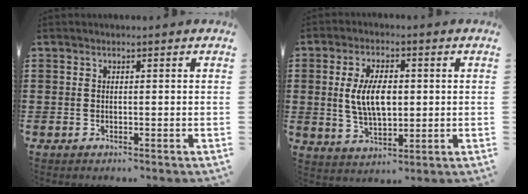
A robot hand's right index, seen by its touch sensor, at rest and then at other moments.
{"total": 7.6, "force": [0.5, 3.7, 6.6], "torque": [-0.126, 0.000, 0.001]}